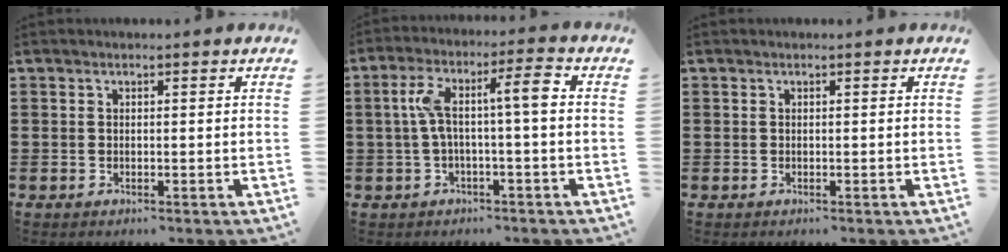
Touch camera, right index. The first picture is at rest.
{"total": 8.0, "force": [0.4, 1.6, 7.8], "torque": [-0.153, 0.011, -0.002]}
{"total": 0.0}